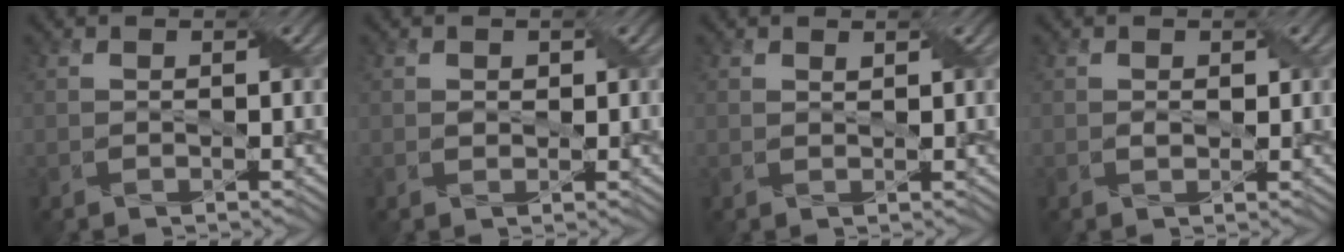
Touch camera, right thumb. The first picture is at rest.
{"total": 0.9, "force": [0.3, 0.7, 0.4], "torque": [-0.012, -0.002, 0.006]}
{"total": 0.6, "force": [0.6, 0.2, 0.2], "torque": [-0.008, -0.001, 0.012]}
{"total": 1.1, "force": [0.2, 0.7, 0.8], "torque": [-0.017, -0.002, 0.005]}